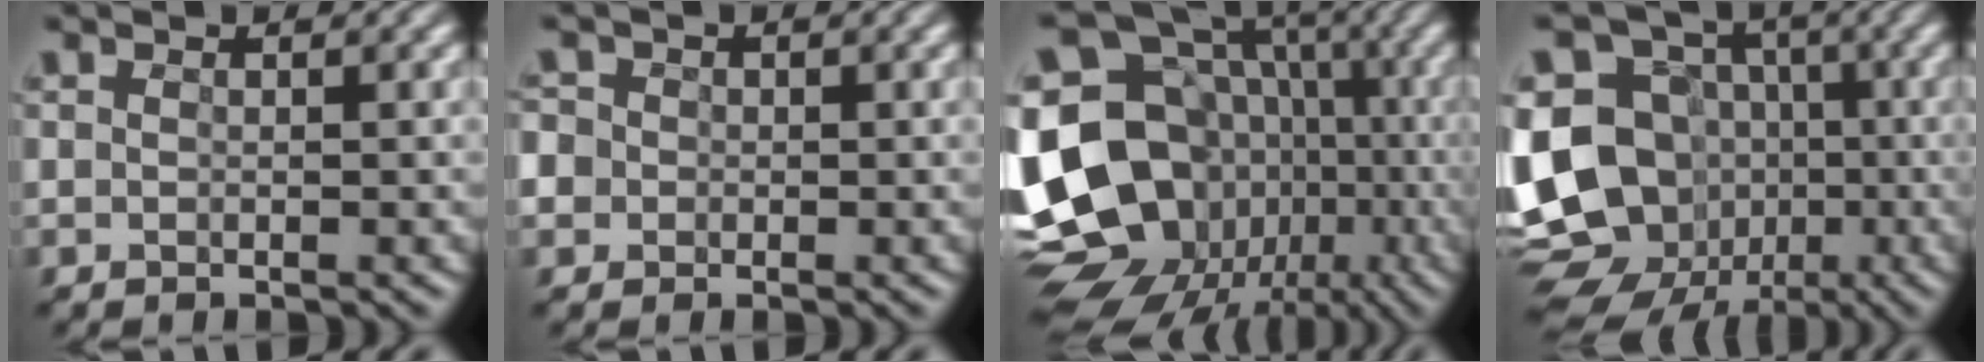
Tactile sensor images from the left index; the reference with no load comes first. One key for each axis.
{"total": 6.6, "fx": -1.7, "fy": 6.1, "fz": 1.9, "tx": -0.056, "ty": 0.015, "tz": -0.060}
{"total": 22.1, "fx": -5.3, "fy": 18.7, "fz": 10.5, "tx": -0.216, "ty": -0.009, "tz": -0.099}
{"total": 17.8, "fx": -4.0, "fy": 15.3, "fz": 8.2, "tx": -0.213, "ty": 0.005, "tz": -0.073}